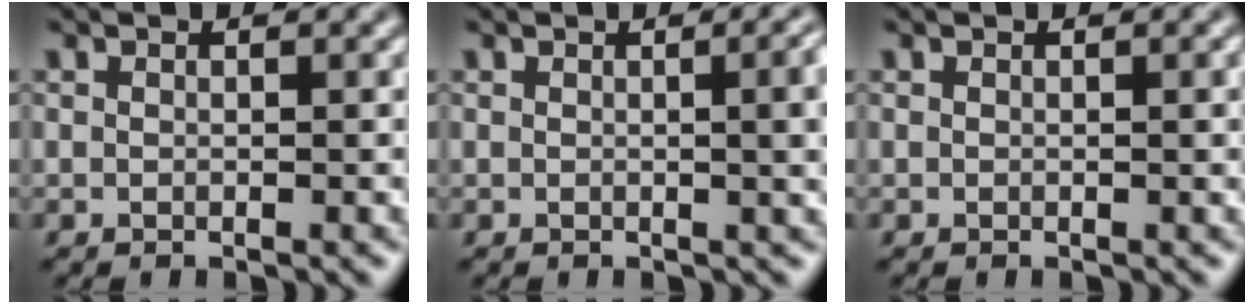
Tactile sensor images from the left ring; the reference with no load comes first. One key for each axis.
{"total": 4.0, "fx": 0.3, "fy": 1.5, "fz": 3.7, "tx": -0.029, "ty": 0.009, "tz": 0.003}
{"total": 0.7, "fx": 0.1, "fy": 0.1, "fz": 0.6, "tx": -0.007, "ty": 0.001, "tz": 0.001}